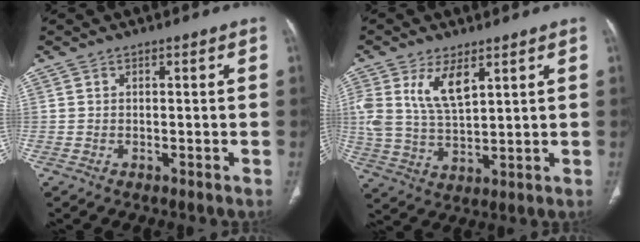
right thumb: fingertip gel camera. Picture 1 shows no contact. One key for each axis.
{"total": 9.2, "fx": 4.4, "fy": 4.1, "fz": 7.0, "tx": -0.133, "ty": -0.018, "tz": 0.095}